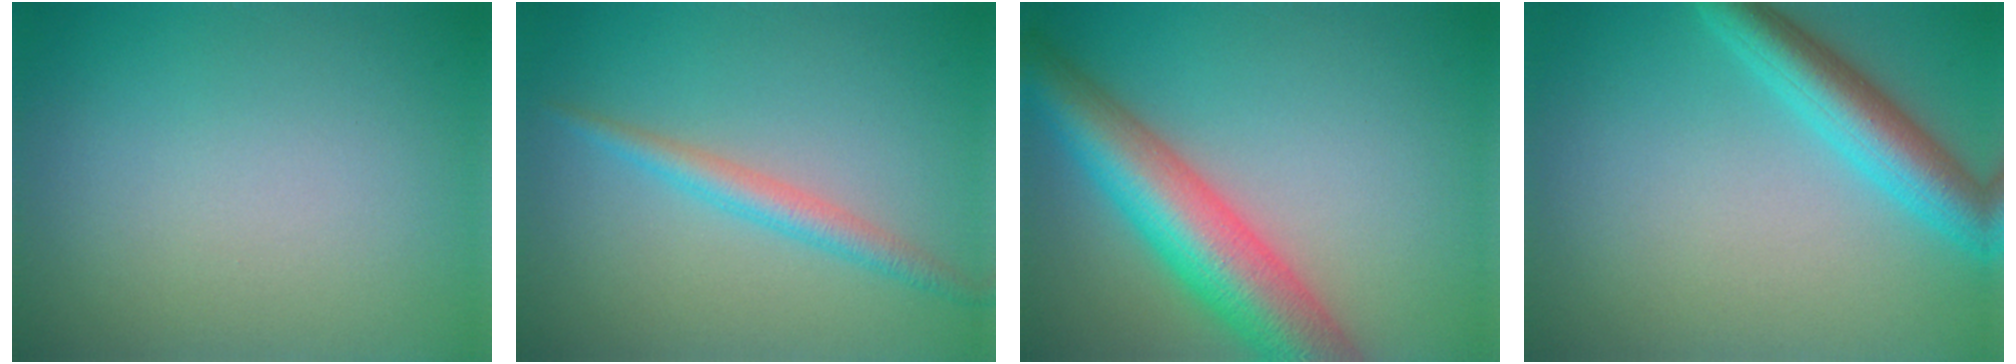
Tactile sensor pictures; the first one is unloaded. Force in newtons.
{"total": 2.3, "press": 2.3, "slide": 0.1}
{"total": 8.6, "press": 8.6, "slide": 0.4}
{"total": 5.0, "press": 5.0, "slide": 0.2}